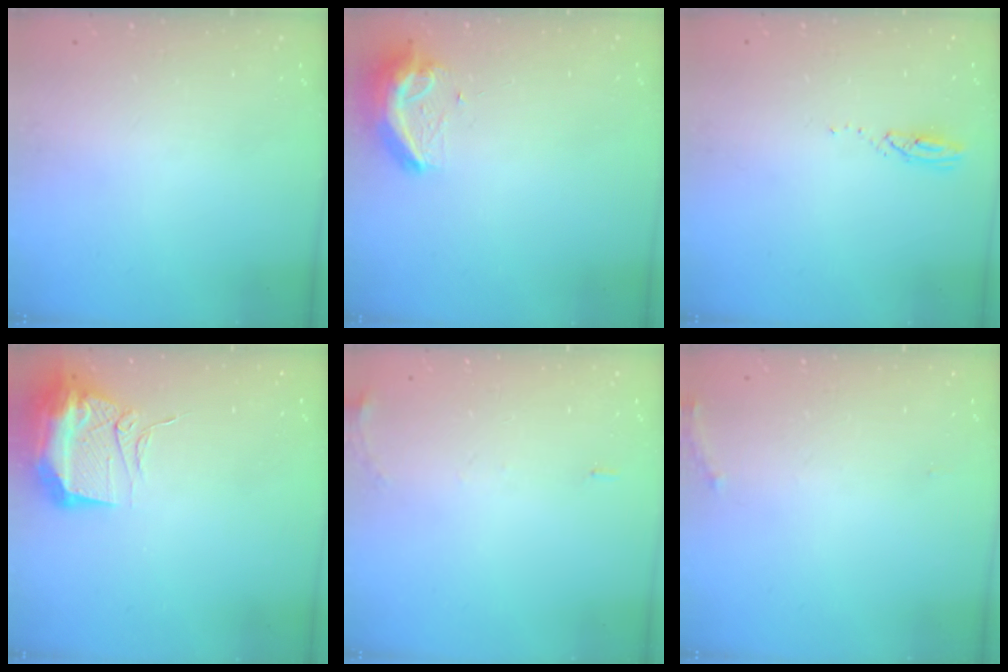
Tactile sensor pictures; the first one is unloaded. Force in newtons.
{"total": 10.1, "press": 10.1, "slide": 0.9}
{"total": 3.0, "press": 3.0, "slide": 0.1}
{"total": 12.6, "press": 12.5, "slide": 1.2}
{"total": 6.5, "press": 6.2, "slide": 1.8}
{"total": 5.2, "press": 4.9, "slide": 1.8}